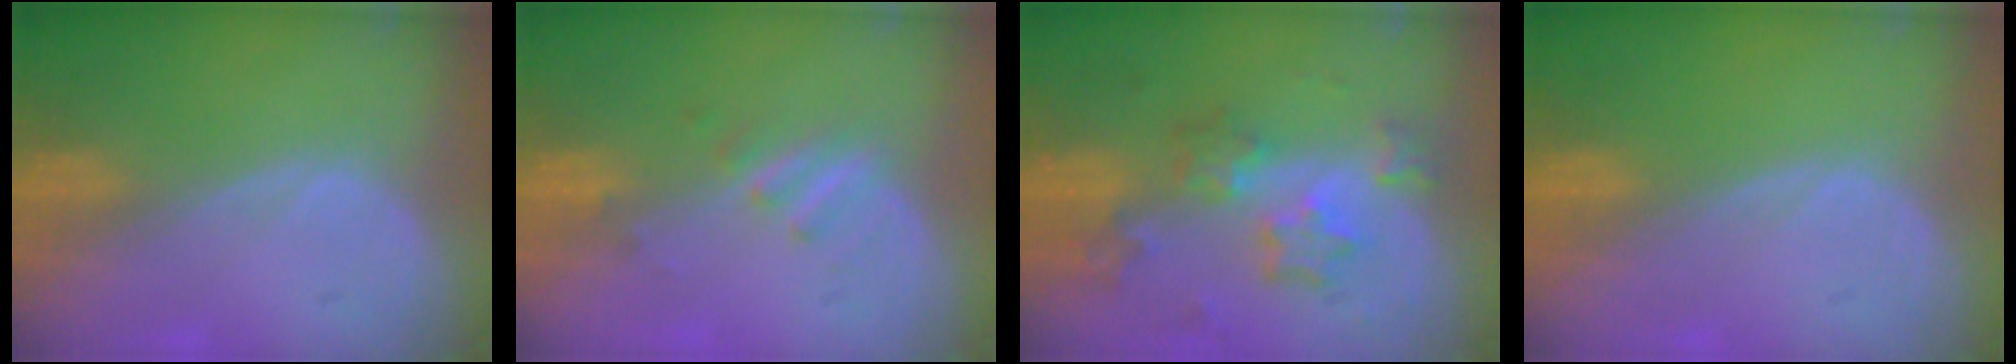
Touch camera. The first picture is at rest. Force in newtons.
{"total": 2.8, "press": 2.6, "slide": 1.2}
{"total": 8.3, "press": 7.3, "slide": 4.1}
{"total": 0.0}